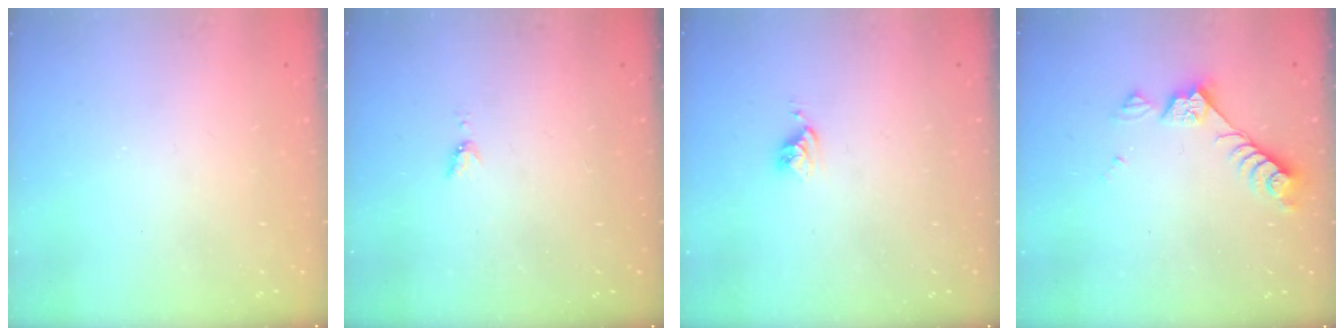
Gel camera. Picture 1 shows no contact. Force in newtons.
{"total": 4.4, "press": 4.4, "slide": 0.6}
{"total": 4.3, "press": 4.3, "slide": 0.6}
{"total": 8.4, "press": 8.3, "slide": 0.8}